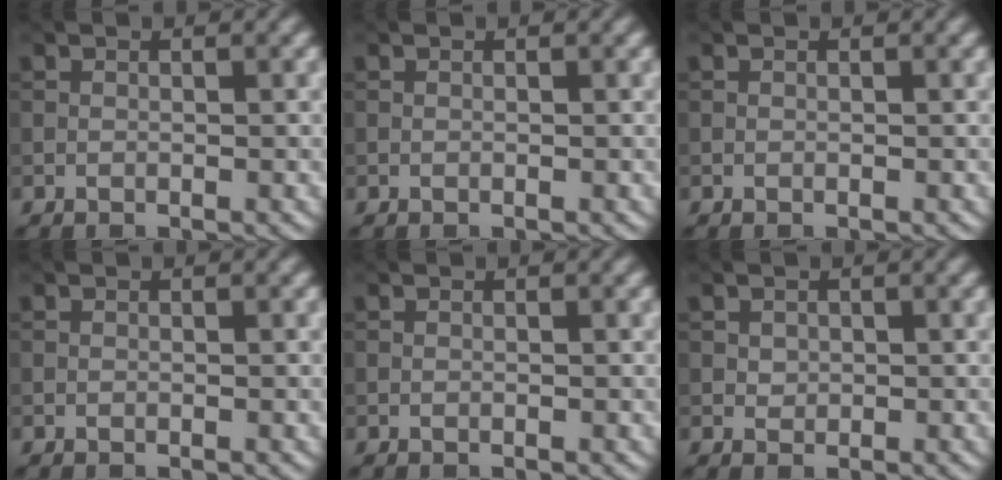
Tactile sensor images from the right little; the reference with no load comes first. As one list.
[{"total": 0.0}, {"total": 0.0}, {"total": 0.0}, {"total": 0.0}, {"total": 0.6, "force": [0.2, 0.6, 0.2], "torque": [-0.002, -0.003, 0.005]}]